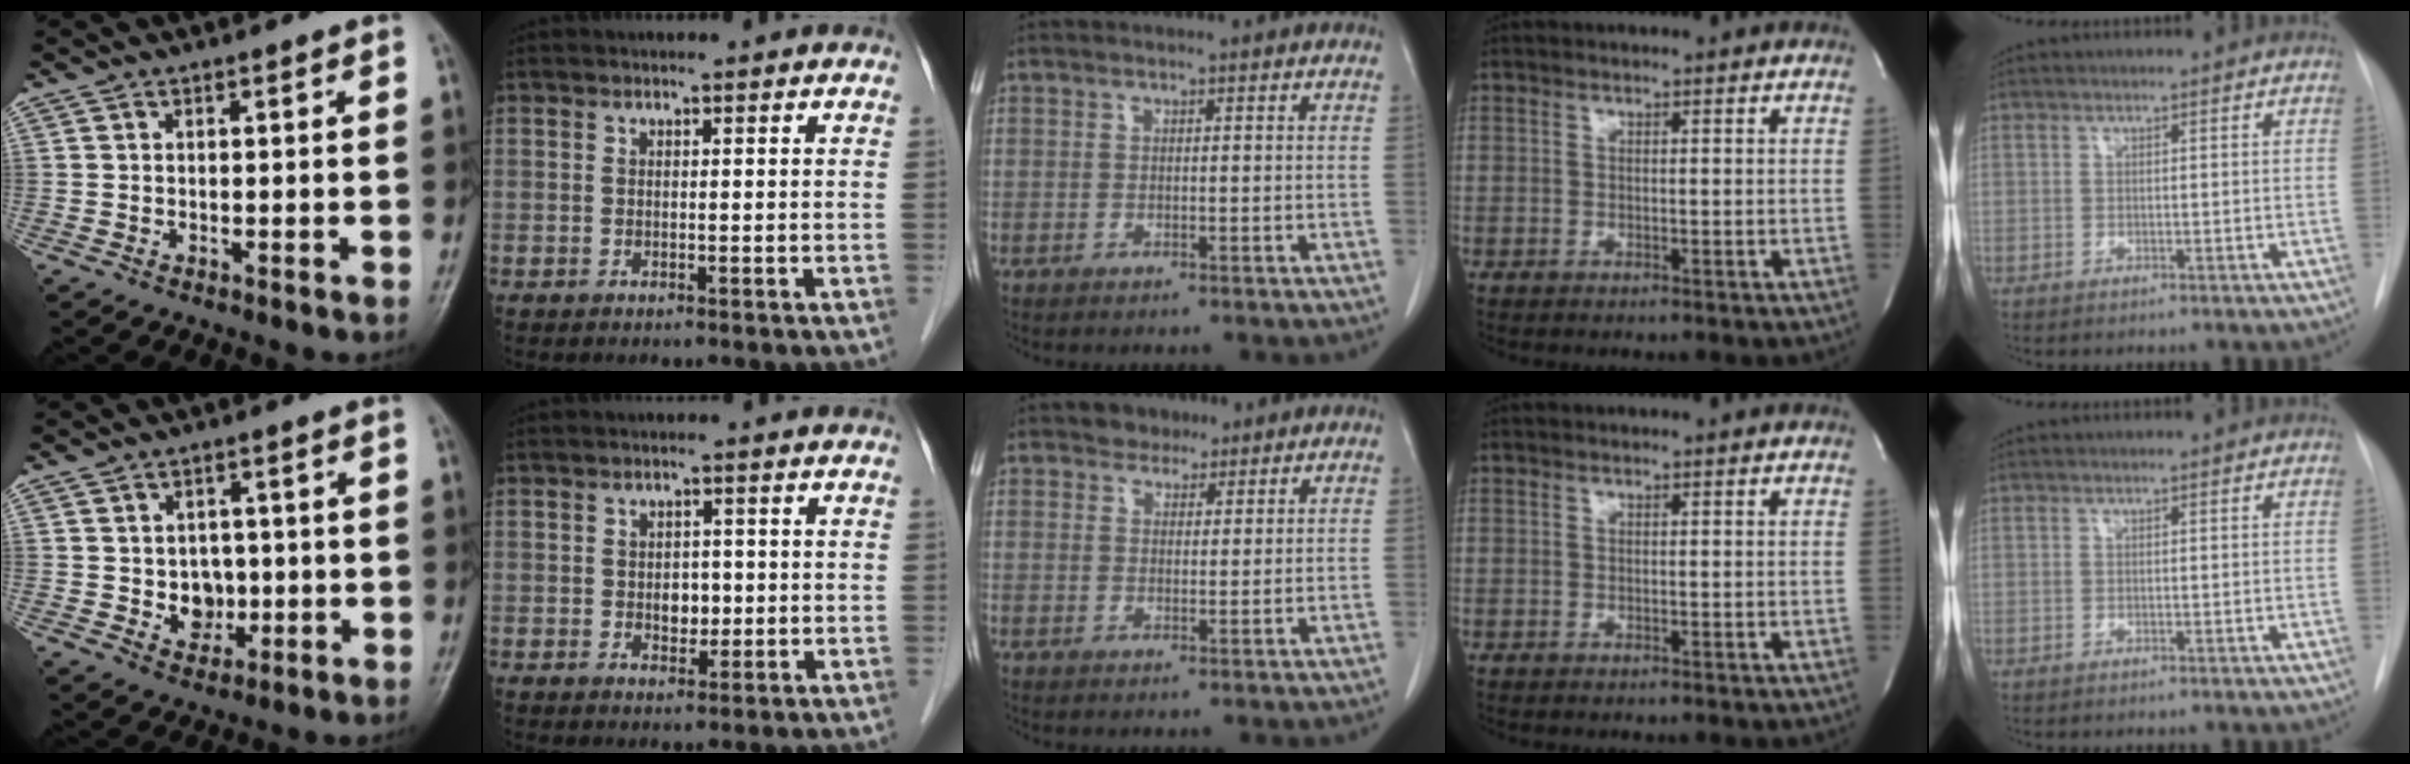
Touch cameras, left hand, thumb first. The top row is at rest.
{"thumb": {"total": 5.7, "force": [-0.4, 4.8, 3.1], "torque": [-0.014, 0.003, 0.002]}, "index": {"total": 2.8, "force": [-0.2, 2.1, 1.9], "torque": [-0.026, 0.004, 0.001]}, "middle": {"total": 2.9, "force": [2.2, 1.8, 0.4], "torque": [-0.007, 0.005, 0.034]}}